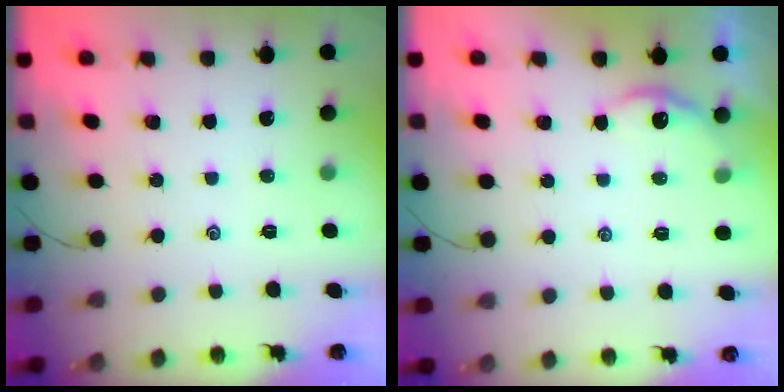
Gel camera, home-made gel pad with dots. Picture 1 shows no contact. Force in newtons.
{"total": 3.8, "press": 3.8, "slide": 0.3}